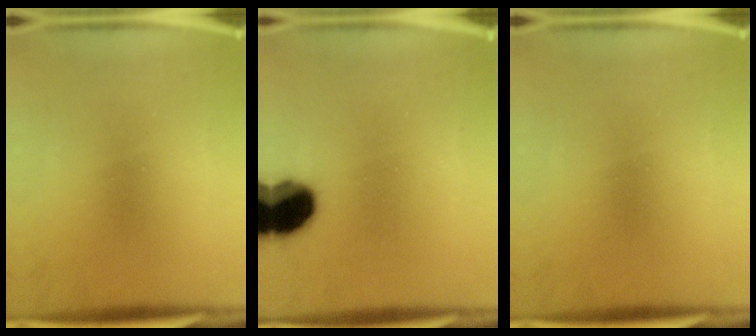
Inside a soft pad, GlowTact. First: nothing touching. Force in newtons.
{"total": 12.5}
{"total": 0.0}